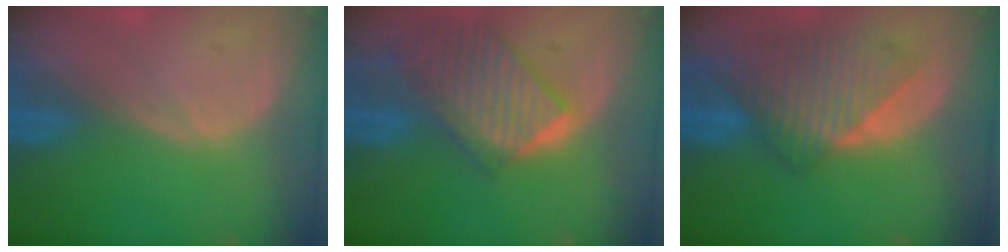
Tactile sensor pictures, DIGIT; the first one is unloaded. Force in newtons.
{"total": 9.9, "press": 8.6, "slide": 4.8}
{"total": 8.7, "press": 8.1, "slide": 3.1}